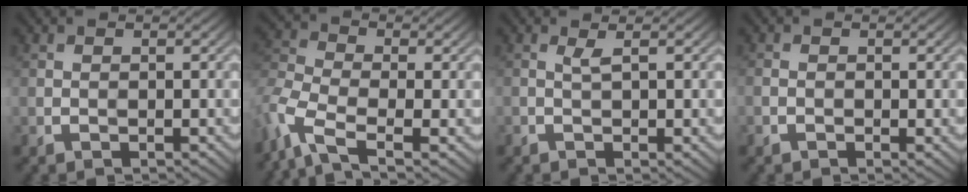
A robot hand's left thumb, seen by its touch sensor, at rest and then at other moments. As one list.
[{"total": 7.3, "force": [-4.3, 2.8, 5.2], "torque": [-0.124, -0.010, -0.100]}, {"total": 1.3, "force": [0.5, 0.1, 1.2], "torque": [-0.023, 0.005, 0.007]}, {"total": 1.1, "force": [-0.4, 0.6, 0.9], "torque": [-0.014, 0.001, -0.006]}]